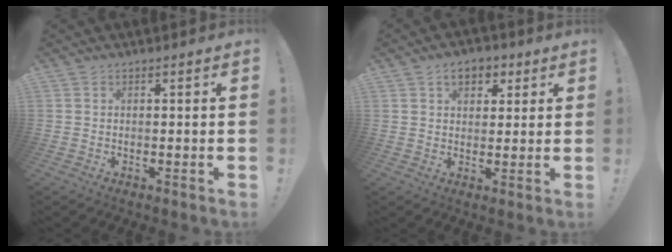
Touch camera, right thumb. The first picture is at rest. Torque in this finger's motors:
{"motor_torque": [0.83, 1.05, 0.51, 0.24, 0.00]}